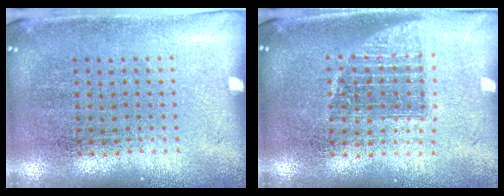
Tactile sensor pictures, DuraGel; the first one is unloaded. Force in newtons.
{"total": 1.3, "press": 1.1, "slide": 0.8}